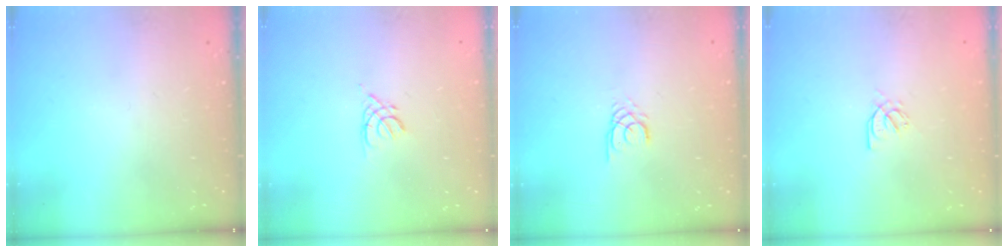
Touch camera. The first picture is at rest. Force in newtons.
{"total": 2.5, "press": 2.5, "slide": 0.6}
{"total": 2.2, "press": 2.2, "slide": 0.2}
{"total": 3.5, "press": 3.5, "slide": 0.2}